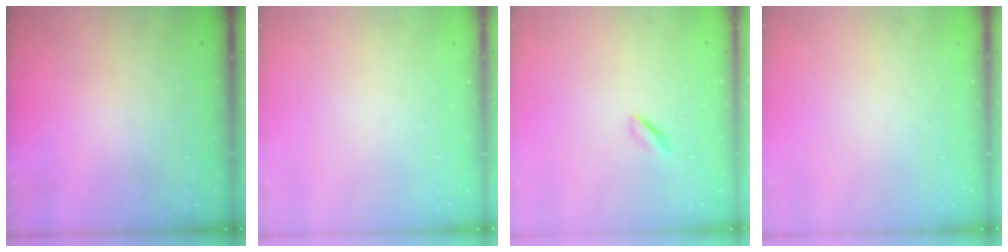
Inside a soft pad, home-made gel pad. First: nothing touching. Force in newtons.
{"total": 0.0}
{"total": 2.5, "press": 2.4, "slide": 0.8}
{"total": 0.0}